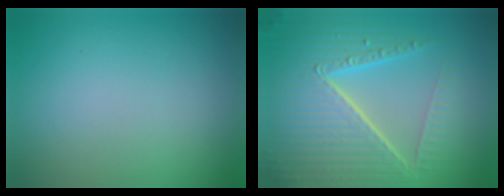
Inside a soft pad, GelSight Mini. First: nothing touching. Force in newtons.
{"total": 10.0, "press": 6.5, "slide": 7.6}